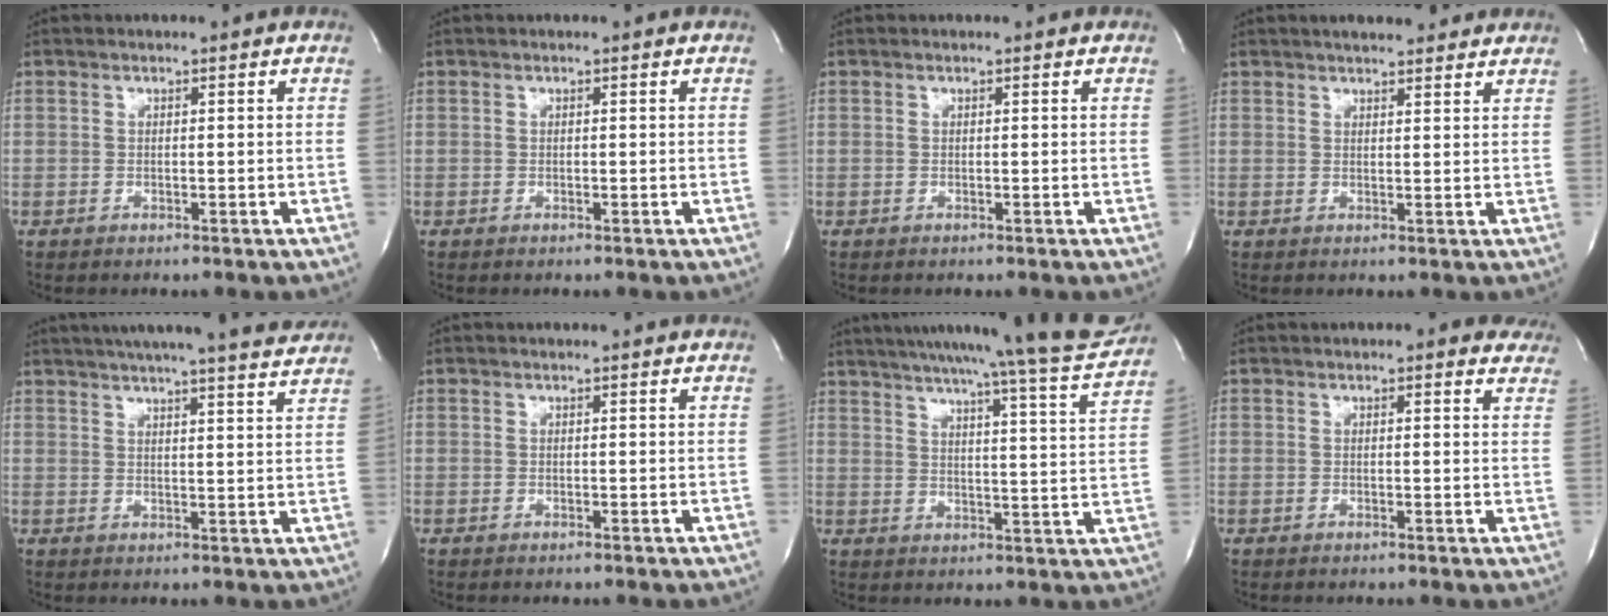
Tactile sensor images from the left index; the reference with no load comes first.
{"total": 0.0}
{"total": 0.0}
{"total": 7.3, "force": [6.4, 1.8, 3.1], "torque": [-0.045, 0.013, 0.083]}
{"total": 19.9, "force": [18.0, 0.5, 8.5], "torque": [-0.139, -0.003, 0.229]}
{"total": 1.2, "force": [1.2, -0.1, 0.4], "torque": [-0.011, 0.004, 0.013]}
{"total": 22.6, "force": [20.4, -0.9, 9.7], "torque": [-0.153, -0.058, 0.257]}
{"total": 6.6, "force": [5.7, 1.8, 2.7], "torque": [-0.024, 0.001, 0.047]}